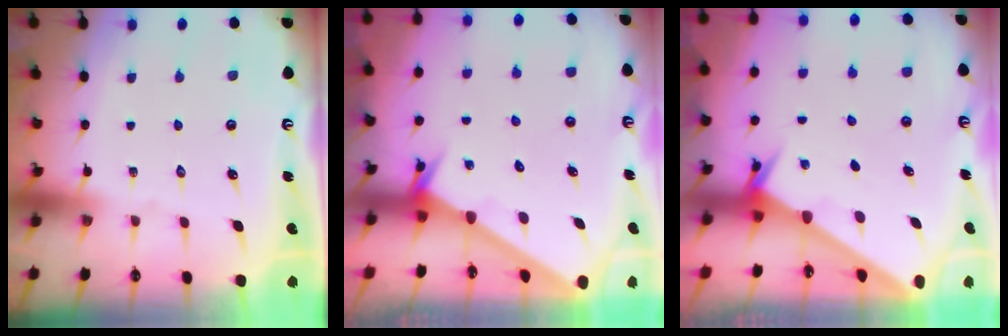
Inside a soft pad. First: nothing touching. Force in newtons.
{"total": 2.5, "press": 2.5, "slide": 0.3}
{"total": 2.4, "press": 2.4, "slide": 0.3}